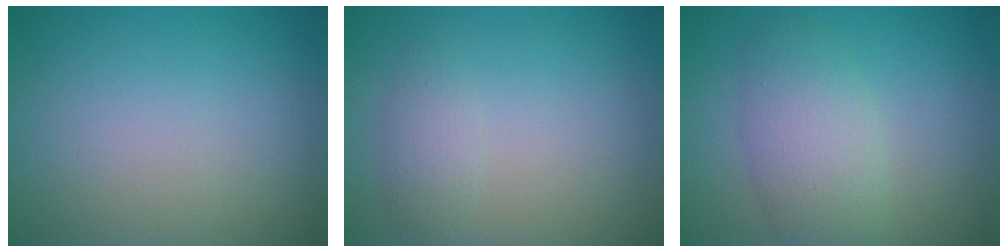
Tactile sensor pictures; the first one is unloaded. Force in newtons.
{"total": 1.6, "press": 1.6, "slide": 0.1}
{"total": 4.3, "press": 4.3, "slide": 0.1}